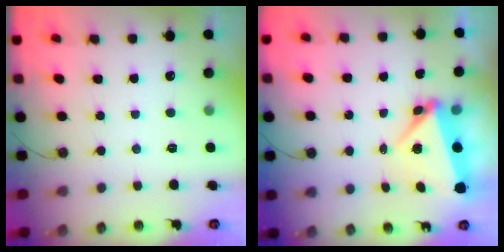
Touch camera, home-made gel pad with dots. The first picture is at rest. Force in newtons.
{"total": 5.6, "press": 5.6, "slide": 0.4}